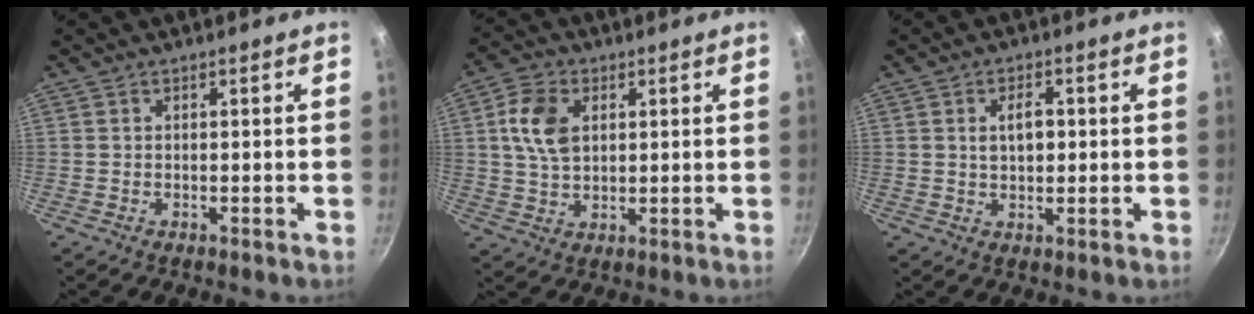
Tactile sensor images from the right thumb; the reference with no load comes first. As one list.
[{"total": 8.6, "force": [2.1, 5.8, 6.0], "torque": [-0.103, 0.004, 0.036]}, {"total": 4.8, "force": [0.7, 2.8, 3.9], "torque": [-0.054, 0.003, 0.010]}]